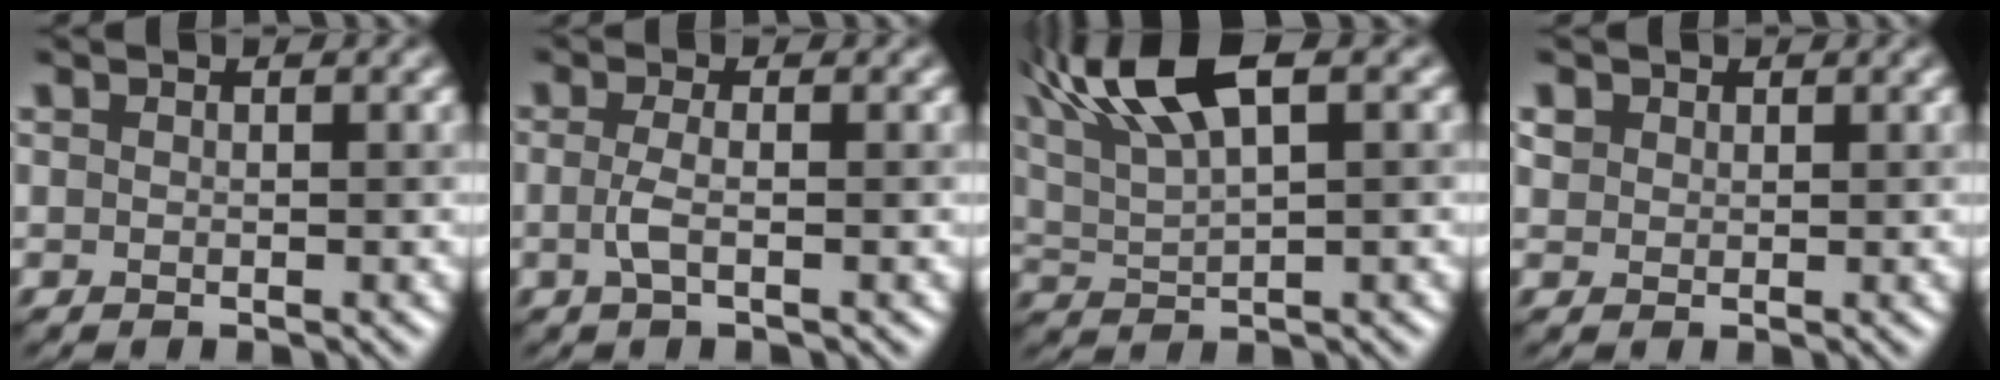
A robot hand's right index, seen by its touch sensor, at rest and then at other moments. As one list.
[{"total": 1.9, "force": [-0.4, 0.5, 1.8], "torque": [-0.040, -0.003, -0.011]}, {"total": 8.7, "force": [4.8, 2.7, 6.8], "torque": [-0.134, 0.022, 0.091]}, {"total": 1.3, "force": [0.8, 1.0, 0.1], "torque": [-0.002, 0.003, 0.013]}]